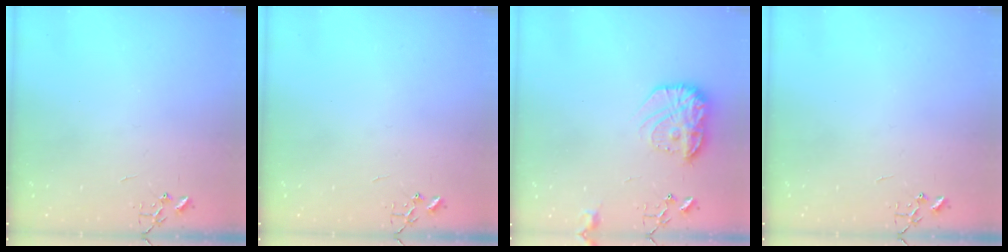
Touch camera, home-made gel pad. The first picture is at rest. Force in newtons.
{"total": 0.0}
{"total": 15.1, "press": 15.0, "slide": 1.0}
{"total": 0.0}